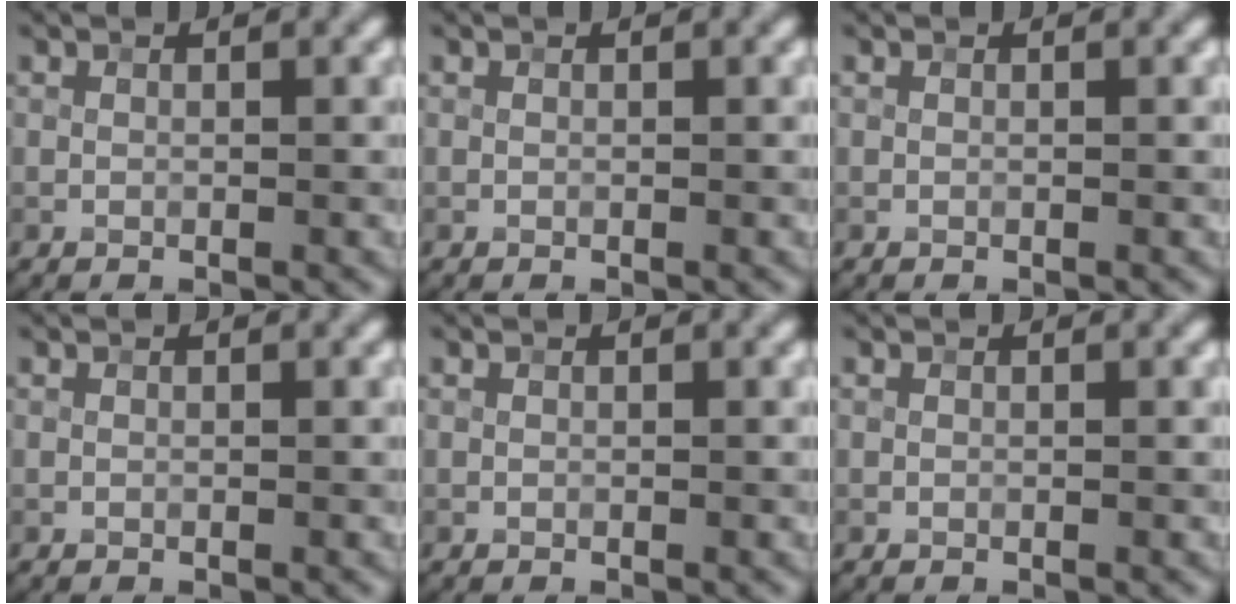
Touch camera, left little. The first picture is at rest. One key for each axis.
{"total": 0.0}
{"total": 0.0}
{"total": 0.0}
{"total": 0.0}
{"total": 0.0}